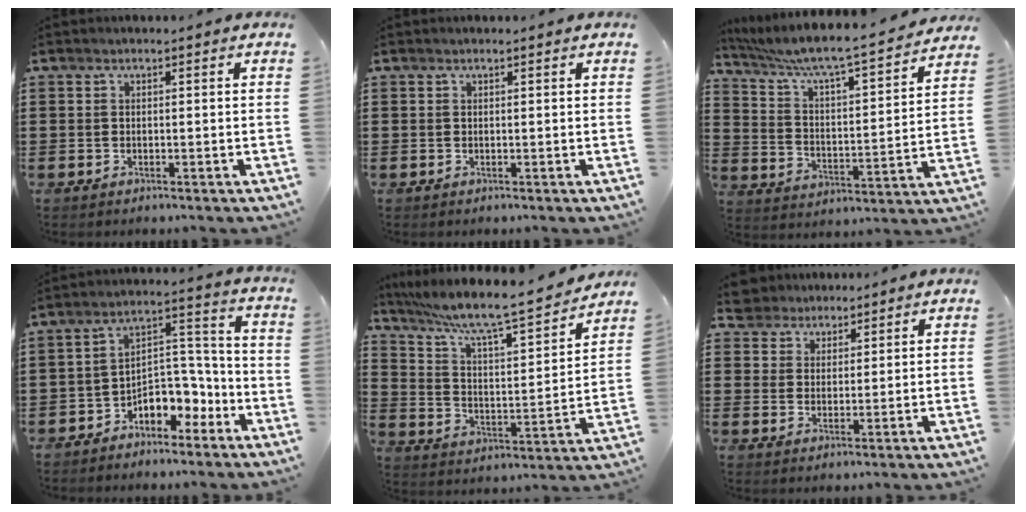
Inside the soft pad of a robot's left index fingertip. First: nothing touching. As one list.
[{"total": 0.0}, {"total": 6.2, "force": [5.3, 0.2, 3.2], "torque": [-0.085, -0.044, 0.080]}, {"total": 6.1, "force": [-4.4, 3.6, 2.1], "torque": [-0.040, 0.012, -0.085]}, {"total": 8.4, "force": [7.0, 0.7, 4.7], "torque": [-0.121, -0.052, 0.111]}, {"total": 4.4, "force": [3.6, 2.4, -0.2], "torque": [-0.019, -0.001, 0.068]}]